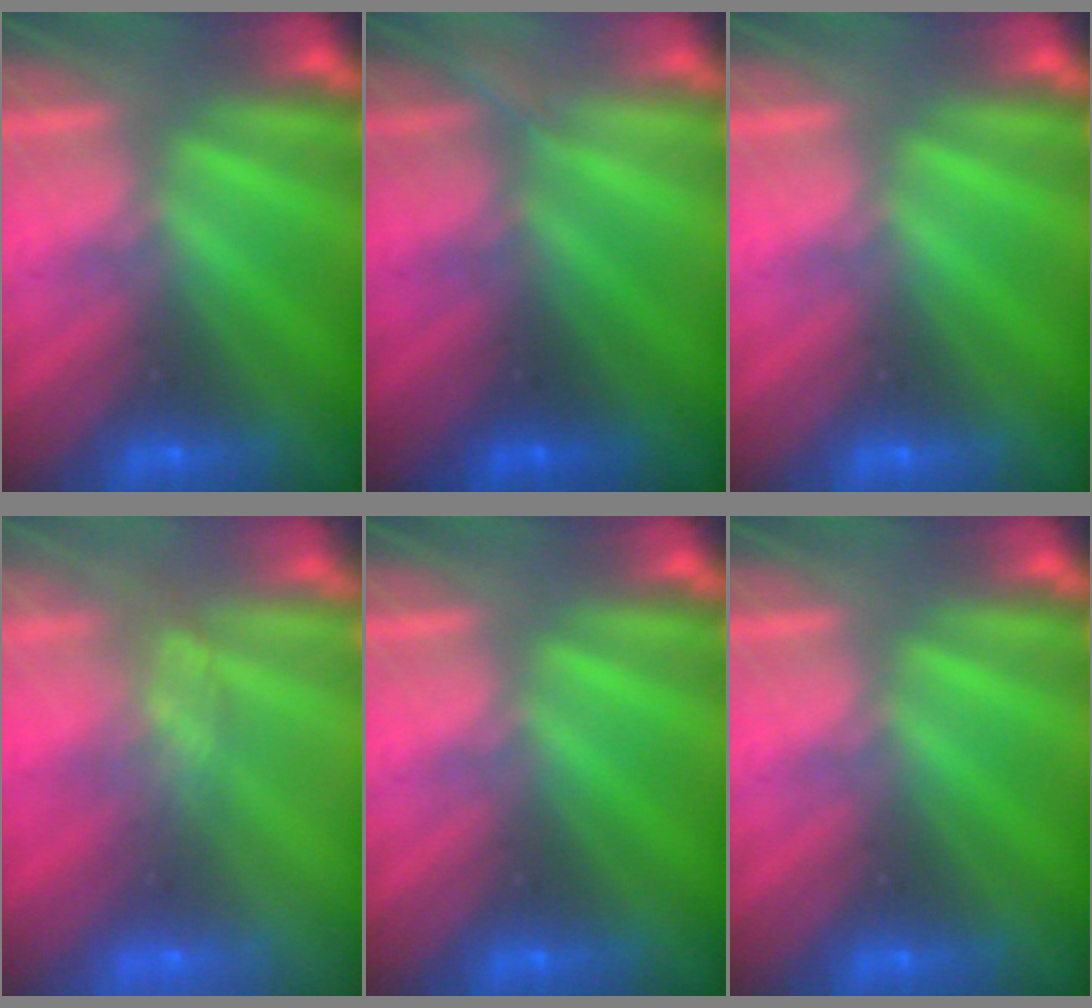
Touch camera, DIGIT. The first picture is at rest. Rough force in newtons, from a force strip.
{"total": 1.4}
{"total": 0.0}
{"total": 7.8}
{"total": 0.0}
{"total": 0.0}